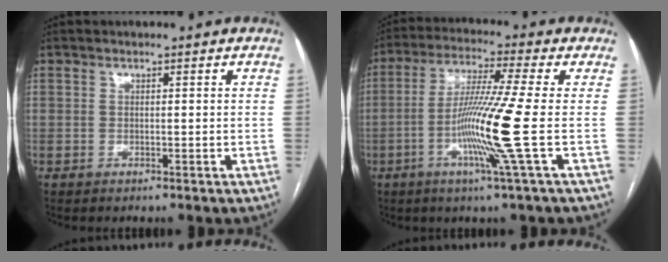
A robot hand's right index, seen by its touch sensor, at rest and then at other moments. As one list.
[{"total": 11.9, "force": [-2.8, -2.6, 11.3], "torque": [-0.217, -0.018, -0.061]}]